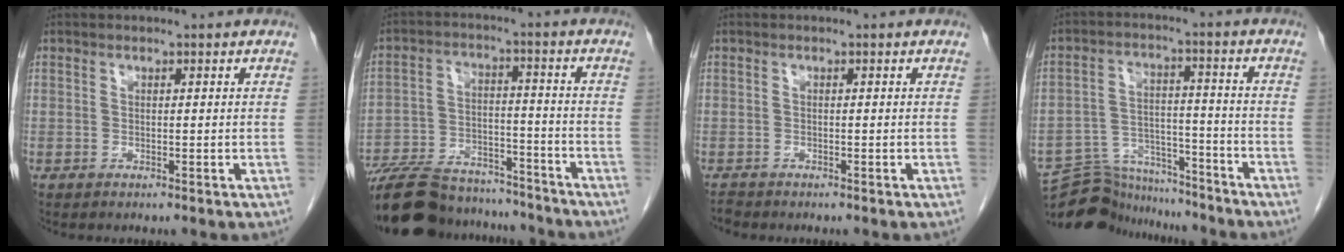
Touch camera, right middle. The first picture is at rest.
{"total": 21.2, "force": [-18.9, 5.8, 7.5], "torque": [-0.174, -0.009, -0.290]}
{"total": 0.9, "force": [-0.8, 0.1, 0.0], "torque": [-0.007, -0.004, -0.017]}
{"total": 12.2, "force": [-11.9, 2.4, 0.9], "torque": [-0.014, 0.029, -0.194]}